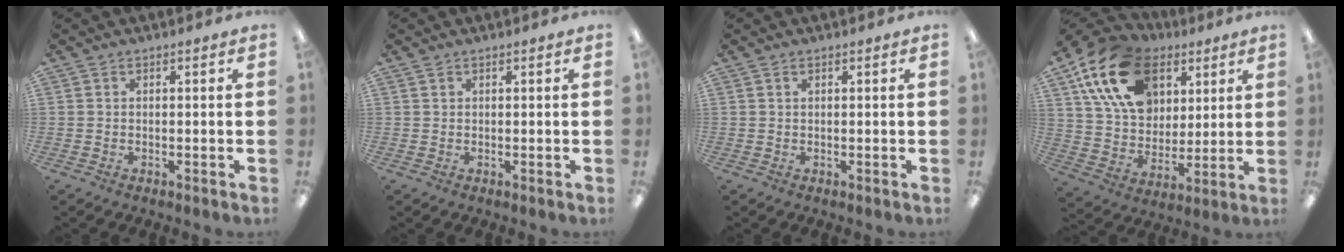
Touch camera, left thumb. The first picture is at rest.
{"total": 0.8, "force": [0.4, 0.5, 0.5], "torque": [-0.012, 0.005, 0.007]}
{"total": 0.9, "force": [0.4, 0.5, 0.7], "torque": [-0.016, 0.004, 0.007]}
{"total": 21.1, "force": [9.9, 14.4, 11.8], "torque": [-0.225, -0.025, 0.182]}